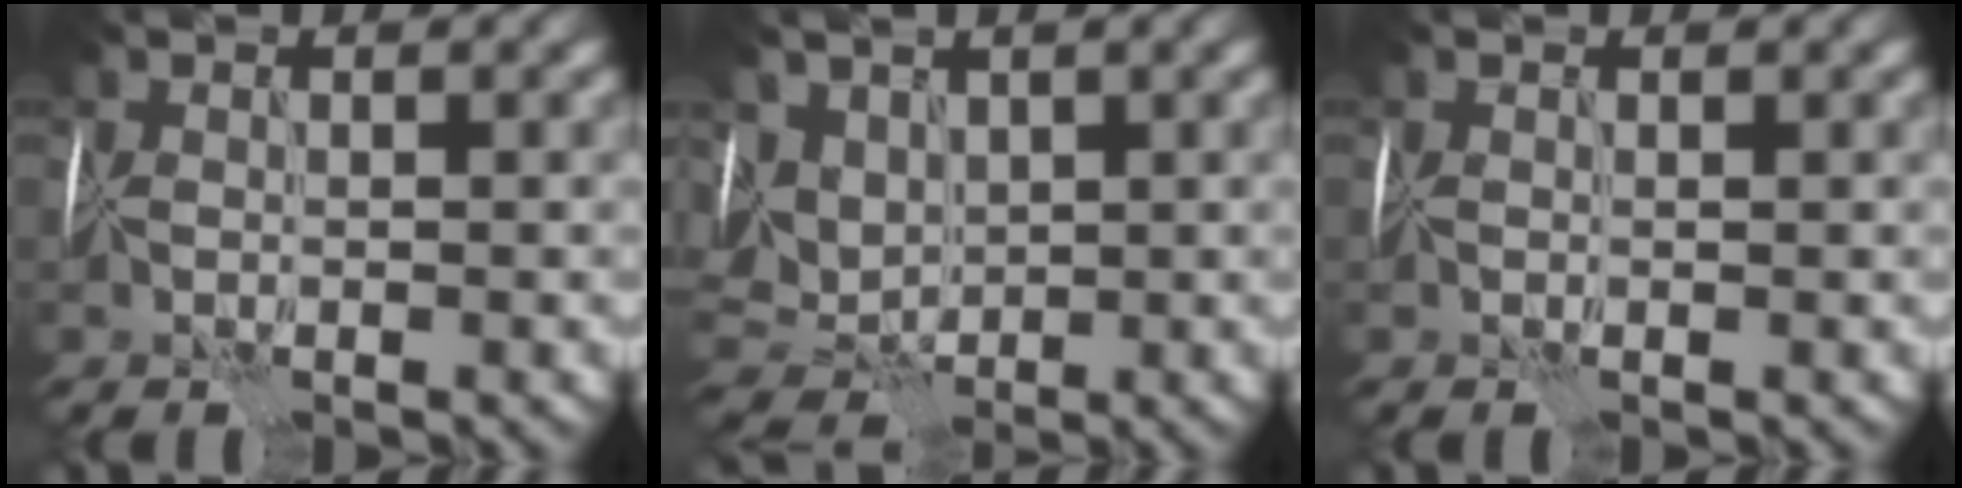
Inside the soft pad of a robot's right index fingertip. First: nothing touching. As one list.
[{"total": 4.1, "force": [1.9, 3.3, 1.7], "torque": [-0.052, 0.009, 0.047]}, {"total": 0.6, "force": [0.4, 0.1, 0.5], "torque": [-0.004, 0.003, 0.004]}]